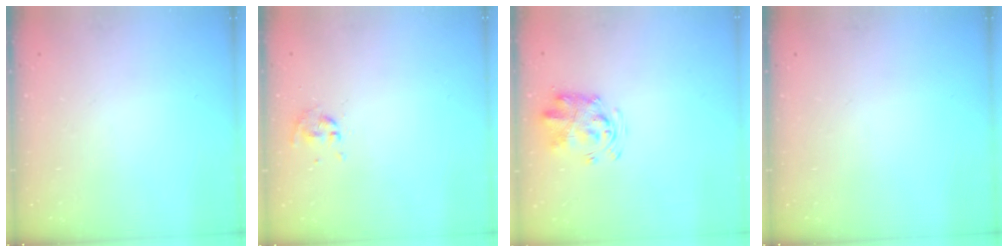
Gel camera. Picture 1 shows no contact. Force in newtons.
{"total": 0.0}
{"total": 3.1, "press": 3.0, "slide": 0.6}
{"total": 0.0}